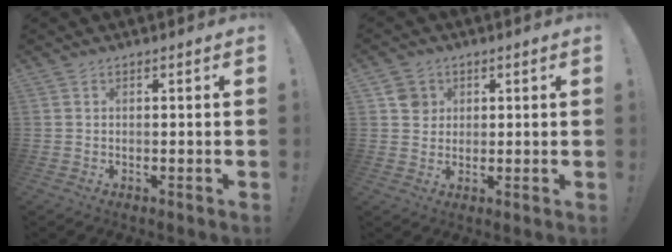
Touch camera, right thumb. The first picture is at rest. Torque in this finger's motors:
{"motor_torque": [0.08, 0.90, -0.09, 0.08, 0.00]}